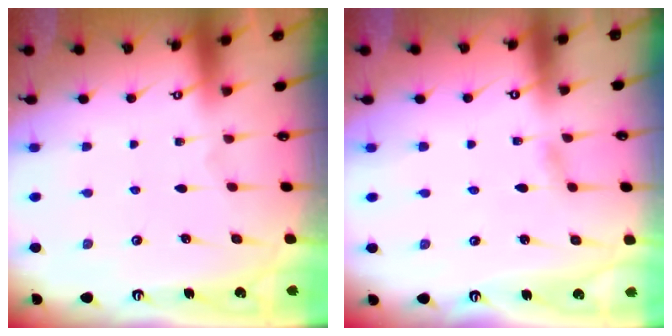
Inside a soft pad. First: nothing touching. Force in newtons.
{"total": 2.0, "press": 2.0, "slide": 0.2}